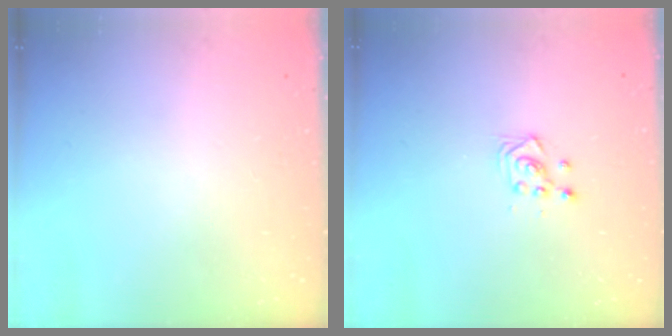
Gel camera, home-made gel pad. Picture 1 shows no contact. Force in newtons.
{"total": 3.0, "press": 3.0, "slide": 0.5}